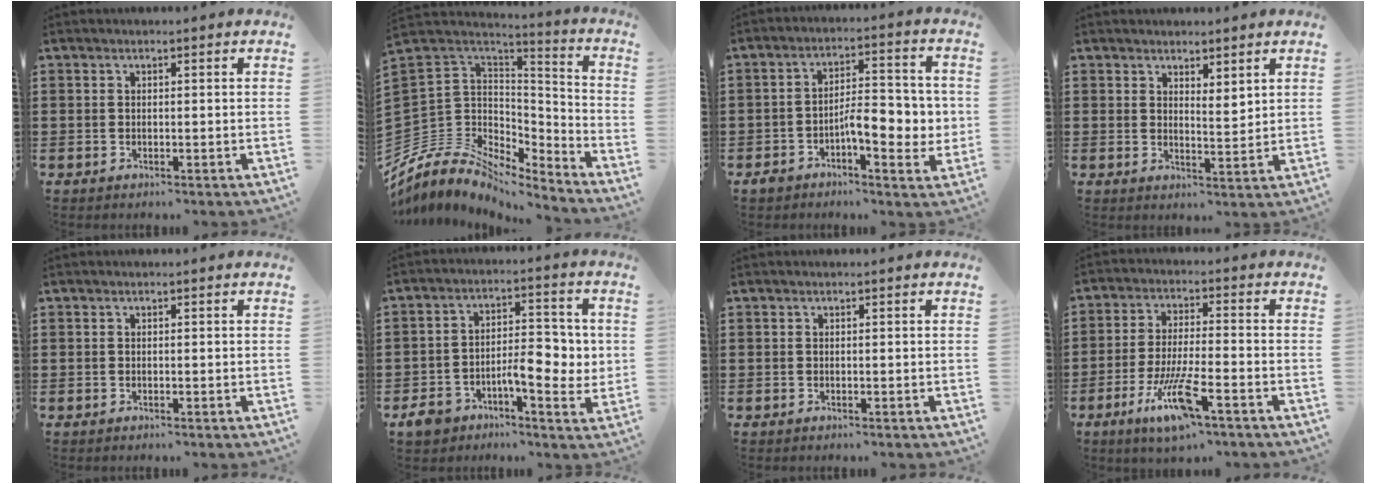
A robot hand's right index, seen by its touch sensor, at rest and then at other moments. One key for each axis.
{"total": 7.8, "fx": -4.3, "fy": 6.1, "fz": 2.3, "tx": -0.088, "ty": -0.020, "tz": -0.083}
{"total": 8.4, "fx": -1.7, "fy": 3.9, "fz": 7.3, "tx": -0.101, "ty": 0.000, "tz": -0.035}
{"total": 2.6, "fx": 2.5, "fy": 0.7, "fz": 0.4, "tx": -0.014, "ty": 0.001, "tz": 0.048}
{"total": 0.0}
{"total": 8.6, "fx": -2.2, "fy": 4.8, "fz": 6.8, "tx": -0.100, "ty": 0.007, "tz": -0.043}
{"total": 0.0}
{"total": 9.9, "fx": -5.3, "fy": 1.7, "fz": 8.1, "tx": -0.173, "ty": -0.009, "tz": -0.099}